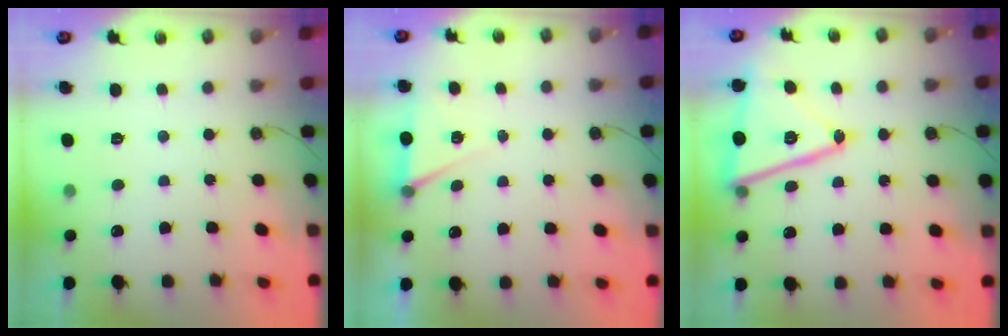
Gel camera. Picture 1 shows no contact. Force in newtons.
{"total": 5.5, "press": 3.3, "slide": 4.4}
{"total": 16.7, "press": 16.6, "slide": 1.5}